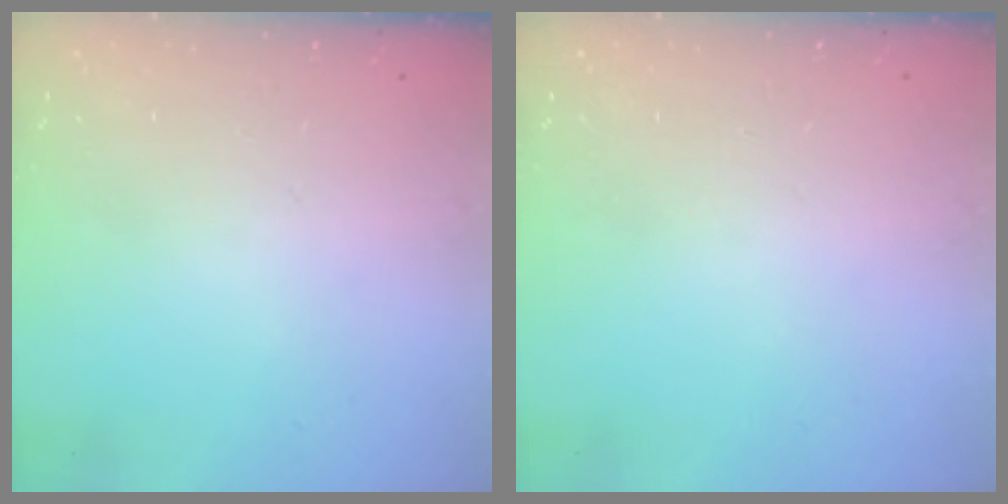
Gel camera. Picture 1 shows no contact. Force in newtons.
{"total": 0.0}